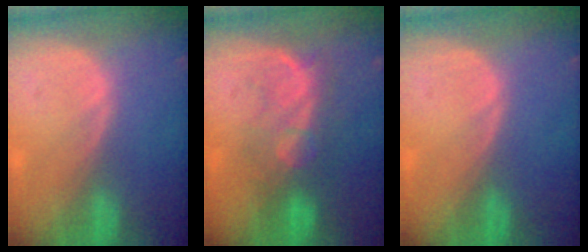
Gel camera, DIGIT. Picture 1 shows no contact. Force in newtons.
{"total": 7.7, "press": 7.4, "slide": 2.0}
{"total": 0.0}